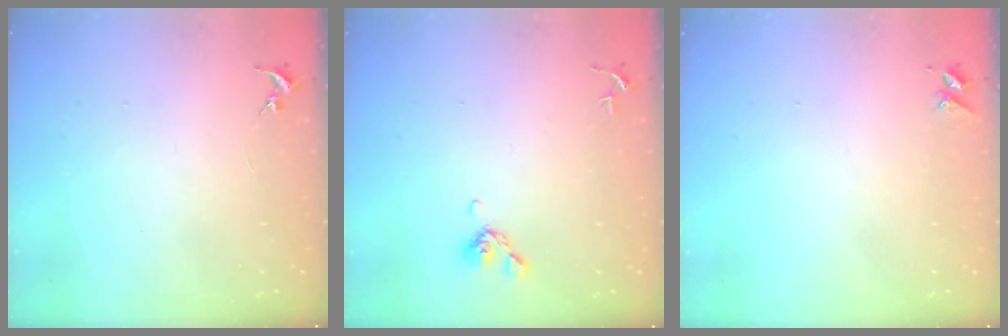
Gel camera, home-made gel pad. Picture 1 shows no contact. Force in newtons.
{"total": 7.2, "press": 6.8, "slide": 2.4}
{"total": 3.8, "press": 3.8, "slide": 0.4}